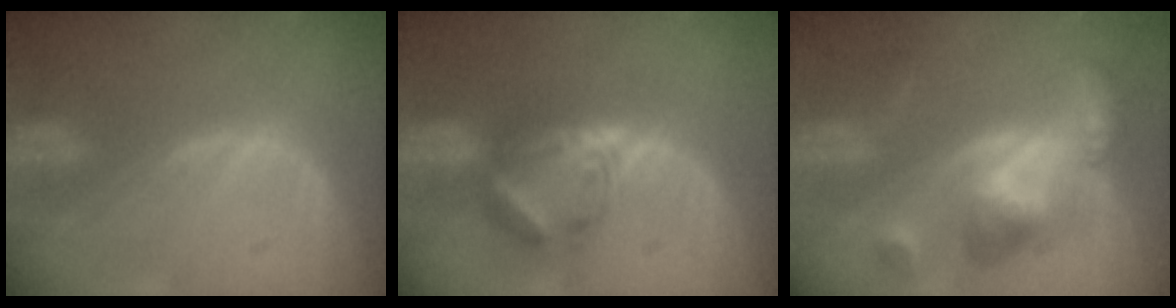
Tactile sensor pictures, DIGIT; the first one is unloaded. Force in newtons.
{"total": 5.8, "press": 5.6, "slide": 1.2}
{"total": 8.3, "press": 8.2, "slide": 0.7}